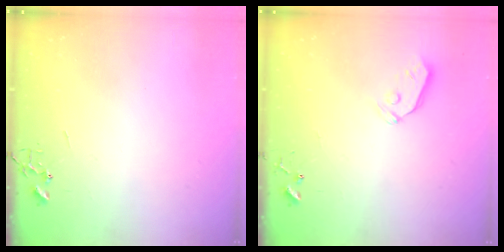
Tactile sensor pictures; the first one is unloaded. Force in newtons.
{"total": 5.6, "press": 5.6, "slide": 0.7}